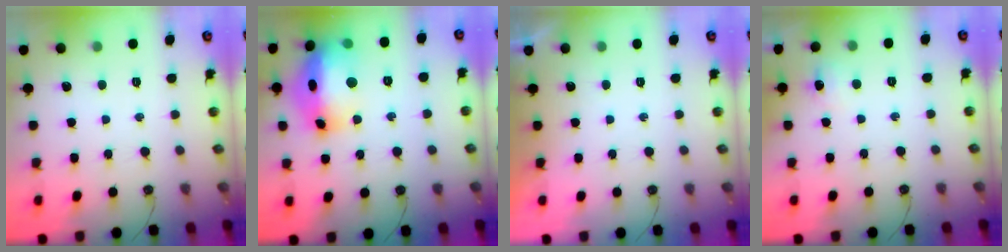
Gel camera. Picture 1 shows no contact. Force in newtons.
{"total": 19.3, "press": 19.2, "slide": 1.9}
{"total": 0.0}
{"total": 5.9, "press": 5.8, "slide": 0.6}